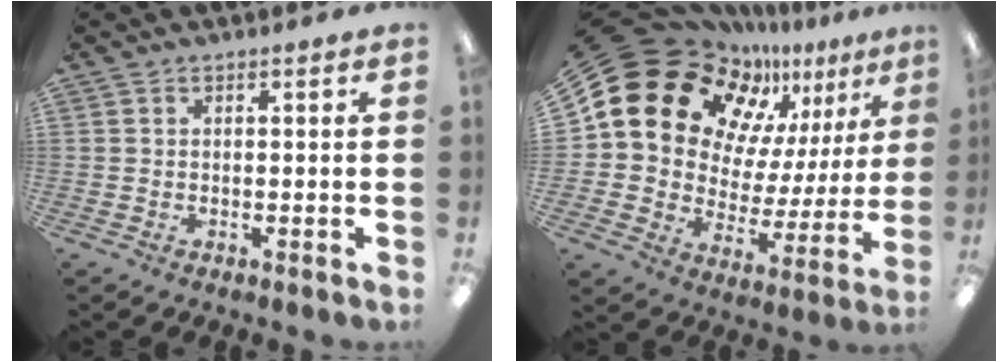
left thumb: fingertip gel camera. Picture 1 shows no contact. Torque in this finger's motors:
{"motor_torque": [1.35, 1.45, 1.44, -1.33, 0.37]}